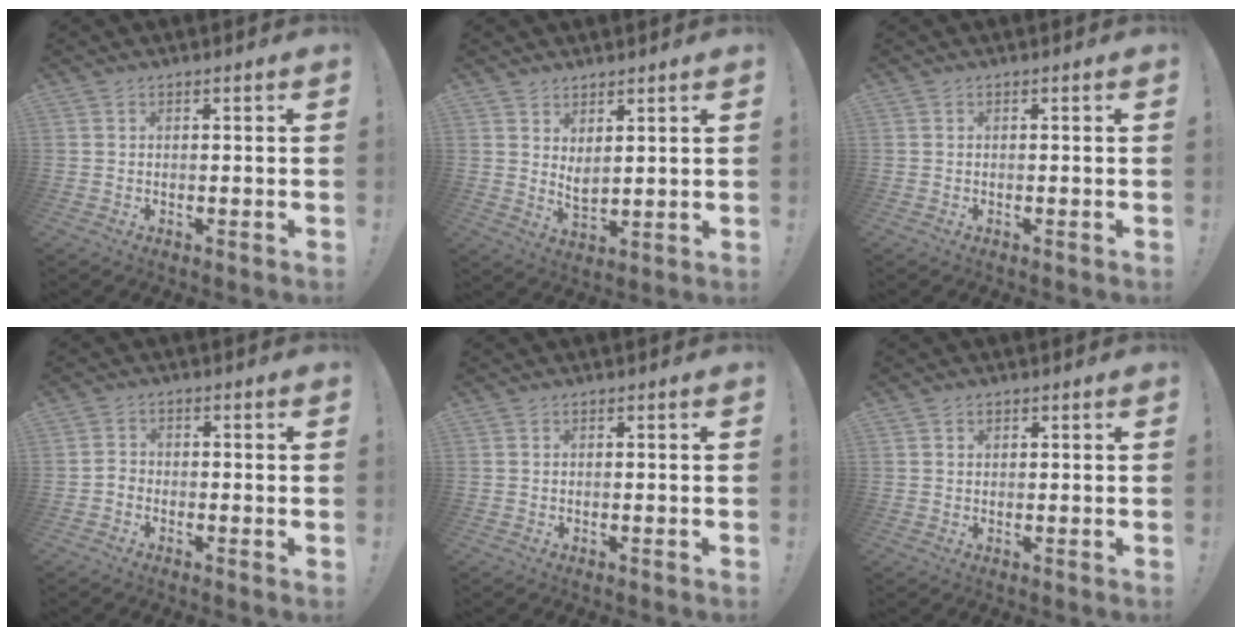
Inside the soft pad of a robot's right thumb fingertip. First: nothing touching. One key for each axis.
{"total": 4.7, "fx": 3.7, "fy": 1.8, "fz": 2.2, "tx": -0.023, "ty": -0.032, "tz": 0.067}
{"total": 0.0}
{"total": 2.2, "fx": -1.6, "fy": 1.3, "fz": 0.9, "tx": -0.015, "ty": 0.009, "tz": -0.028}
{"total": 0.0}
{"total": 1.0, "fx": 0.5, "fy": 0.8, "fz": 0.1, "tx": 0.004, "ty": -0.001, "tz": 0.009}